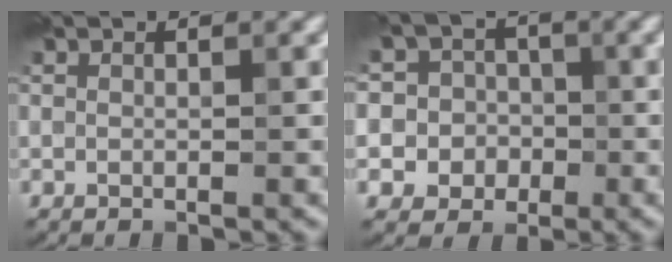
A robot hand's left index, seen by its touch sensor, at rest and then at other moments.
{"total": 6.9, "force": [0.0, 6.7, 1.7], "torque": [-0.026, 0.034, -0.034]}